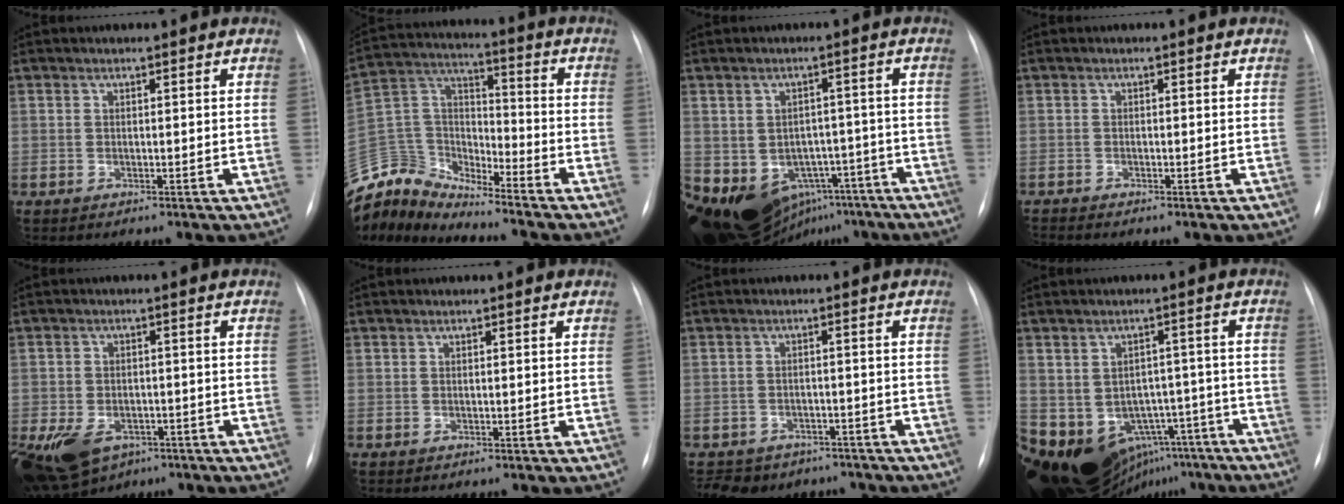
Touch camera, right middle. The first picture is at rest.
{"total": 13.3, "force": [-13.1, 2.3, 1.4], "torque": [-0.037, 0.061, -0.255]}
{"total": 17.1, "force": [-8.8, 12.6, 7.4], "torque": [-0.152, 0.024, -0.105]}
{"total": 0.7, "force": [-0.7, -0.1, 0.1], "torque": [0.000, -0.001, -0.011]}
{"total": 17.4, "force": [-8.8, 12.3, 8.6], "torque": [-0.245, -0.014, -0.123]}
{"total": 0.0}
{"total": 9.6, "force": [-7.6, 5.7, 1.6], "torque": [-0.029, 0.011, -0.089]}
{"total": 18.7, "force": [-11.0, 13.0, 7.9], "torque": [-0.156, 0.033, -0.120]}